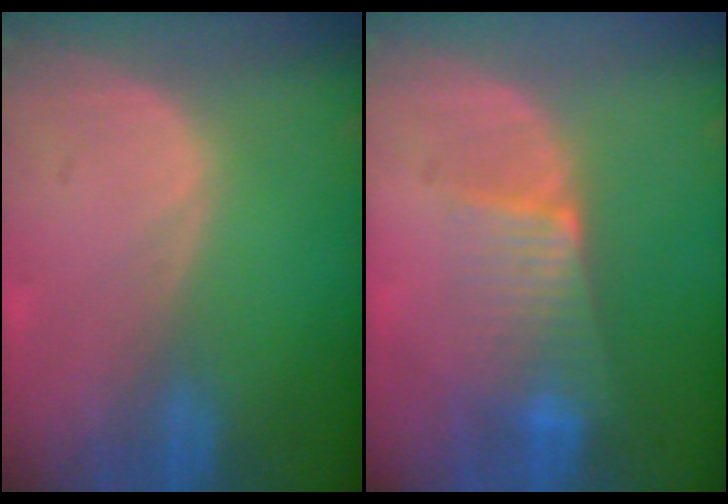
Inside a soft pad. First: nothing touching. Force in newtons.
{"total": 6.5, "press": 5.8, "slide": 3.1}